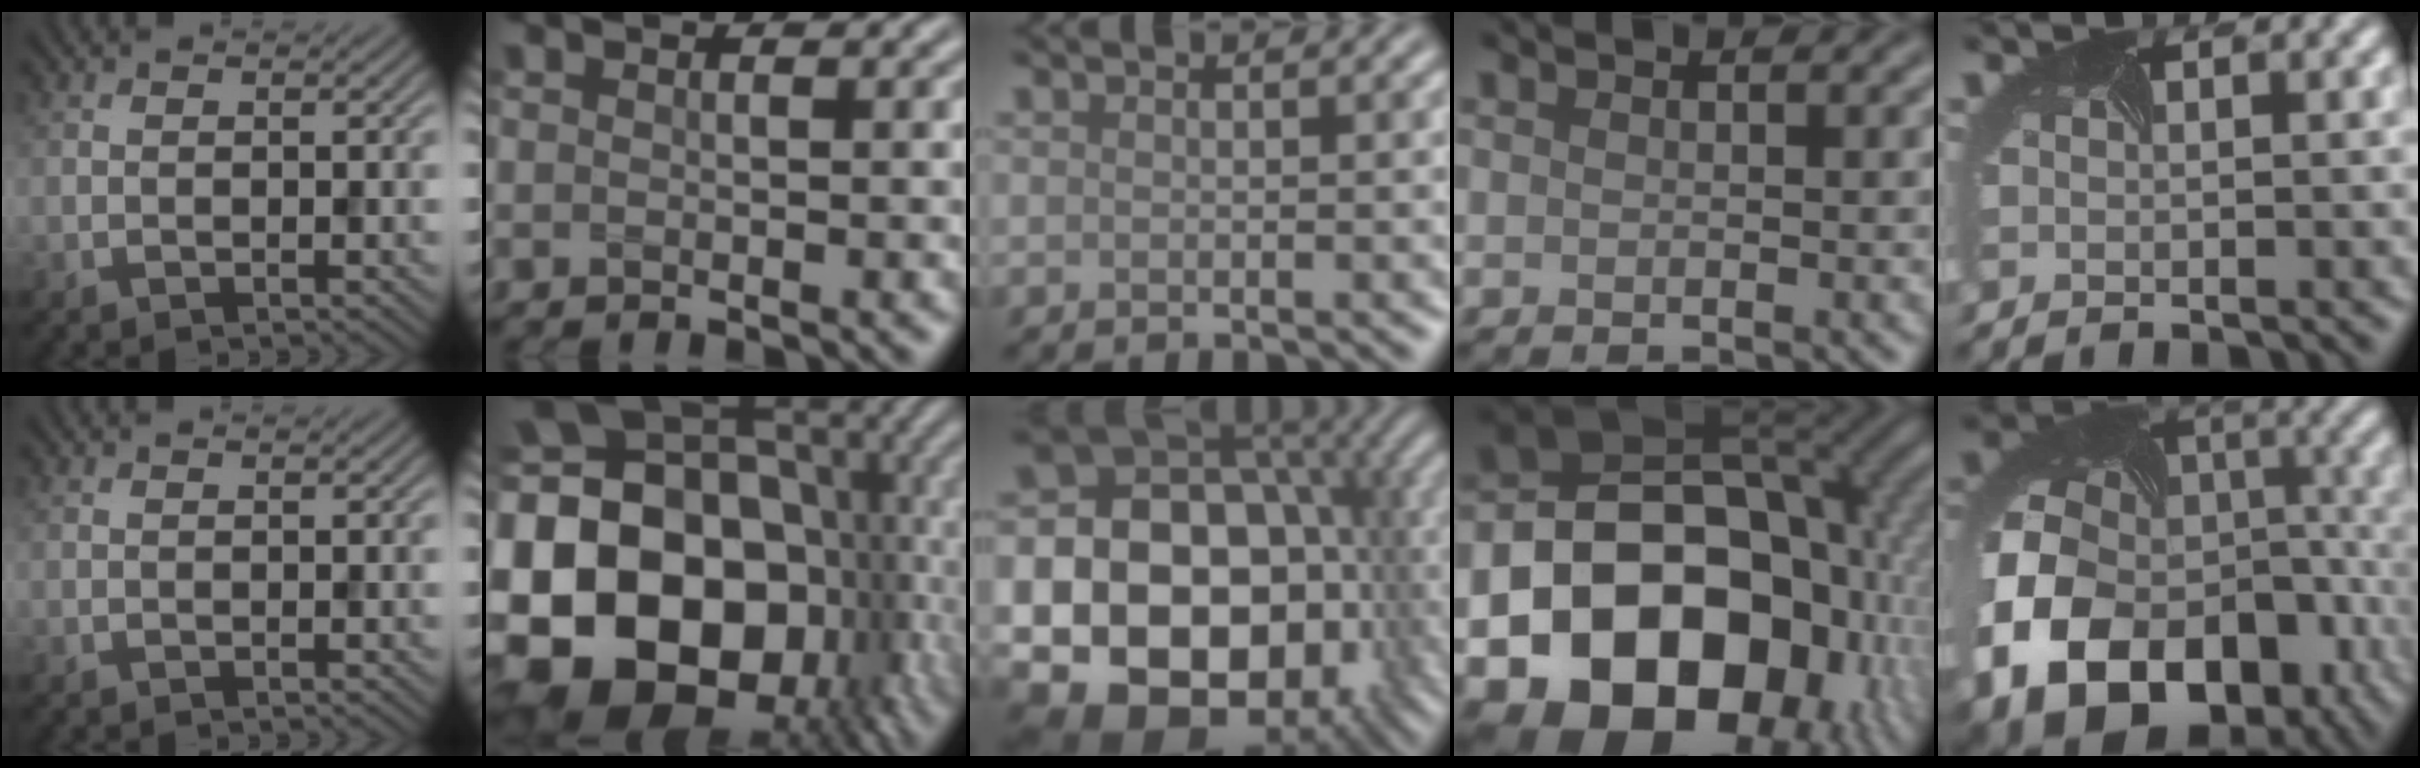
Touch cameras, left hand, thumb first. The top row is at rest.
{"index": {"total": 23.4, "force": [-2.5, 18.4, 14.2], "torque": [-0.267, 0.006, -0.084]}, "middle": {"total": 23.0, "force": [-4.9, 18.4, 12.9], "torque": [-0.197, -0.013, -0.095]}, "ring": {"total": 21.2, "force": [-7.3, 16.0, 11.8], "torque": [-0.189, -0.027, -0.138]}, "little": {"total": 19.3, "force": [-7.5, 14.6, 10.2], "torque": [-0.223, -0.053, -0.115]}}